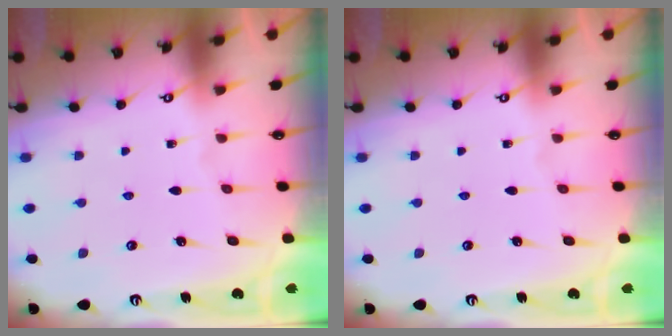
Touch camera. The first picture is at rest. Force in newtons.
{"total": 0.0}